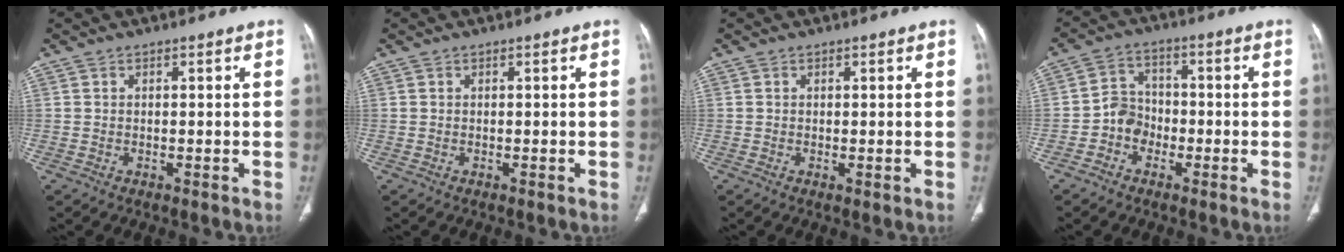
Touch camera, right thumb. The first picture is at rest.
{"total": 0.0}
{"total": 0.5, "force": [0.0, 0.1, 0.5], "torque": [-0.014, -0.005, 0.001]}
{"total": 5.7, "force": [-2.3, 4.9, 1.8], "torque": [-0.006, 0.023, -0.052]}